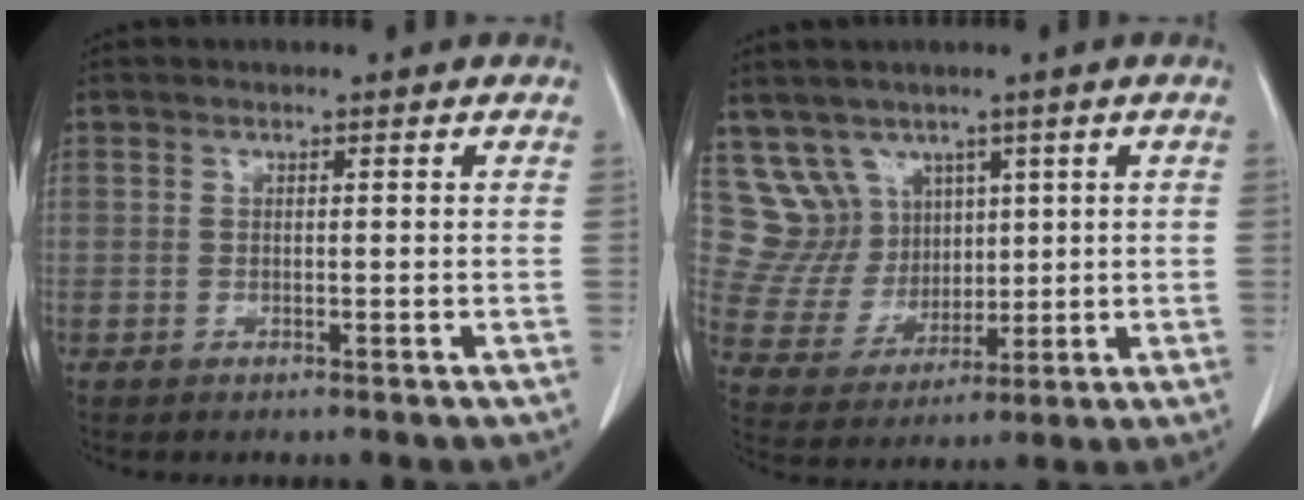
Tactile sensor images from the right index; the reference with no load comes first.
{"total": 8.1, "force": [4.7, 6.5, 0.5], "torque": [-0.021, 0.034, 0.108]}